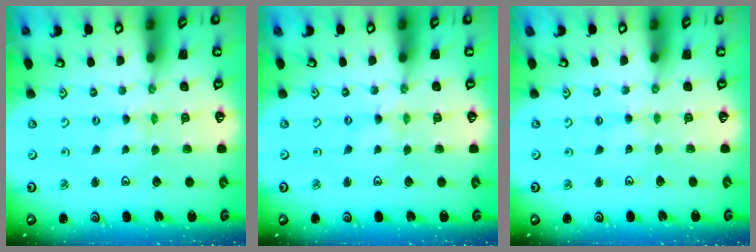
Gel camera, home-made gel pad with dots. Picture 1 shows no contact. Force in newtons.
{"total": 0.0}
{"total": 1.4, "press": 1.4, "slide": 0.2}